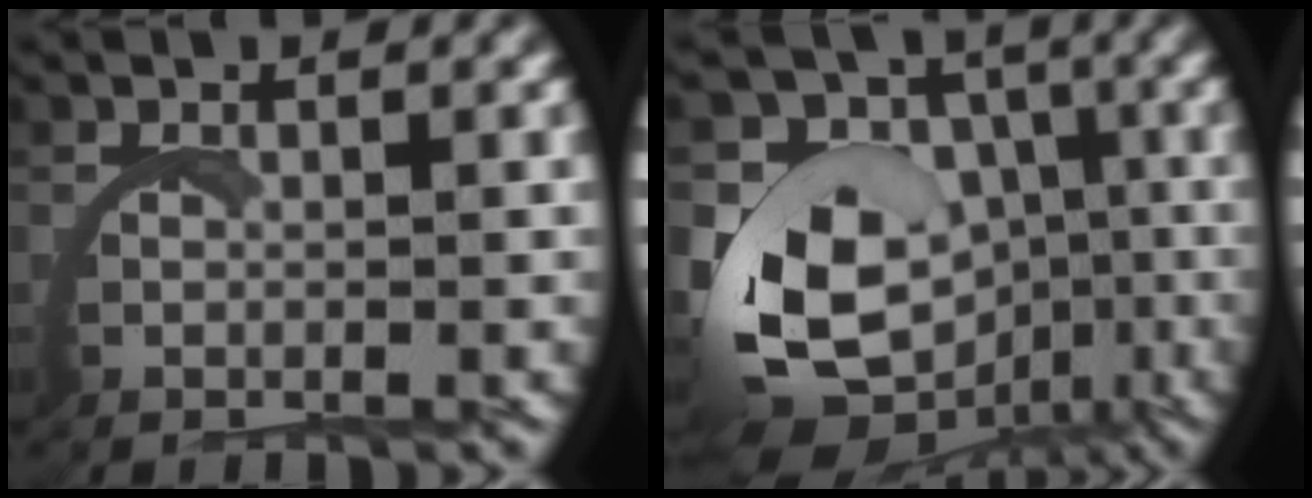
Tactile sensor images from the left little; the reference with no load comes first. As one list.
[{"total": 12.7, "force": [-3.3, 9.9, 7.2], "torque": [-0.169, -0.063, -0.038]}]